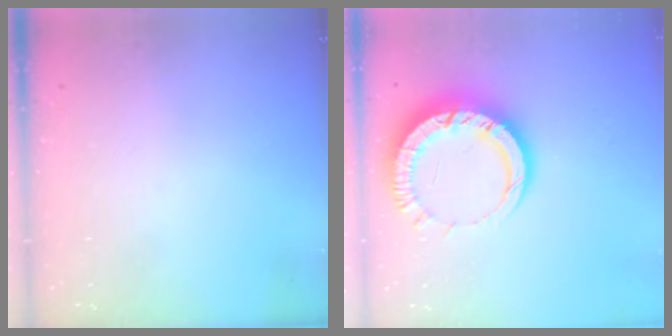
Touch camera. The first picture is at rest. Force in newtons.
{"total": 15.0, "press": 15.0, "slide": 1.4}